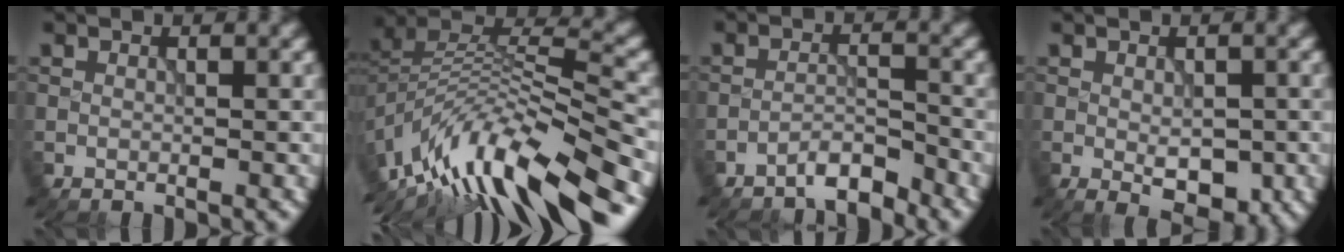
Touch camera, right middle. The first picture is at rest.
{"total": 12.5, "force": [-7.5, 4.4, 9.0], "torque": [-0.181, 0.024, -0.132]}
{"total": 2.8, "force": [-2.6, 0.4, 1.0], "torque": [-0.012, 0.009, -0.050]}
{"total": 3.9, "force": [-1.1, 1.8, 3.2], "torque": [-0.047, -0.010, -0.011]}